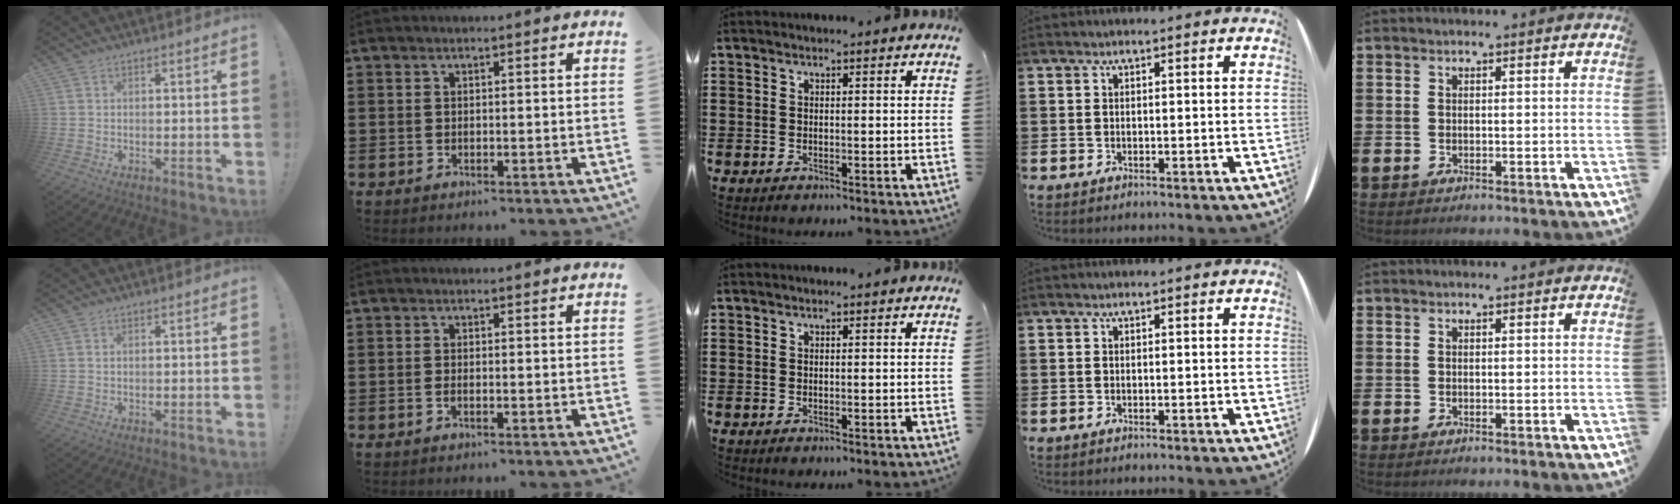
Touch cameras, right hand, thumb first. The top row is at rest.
{"thumb": {"total": 0.8, "force": [0.4, 0.2, 0.6], "torque": [-0.011, 0.000, 0.008]}, "index": {"total": 0.7, "force": [-0.4, 0.1, 0.6], "torque": [-0.011, -0.004, -0.007]}}